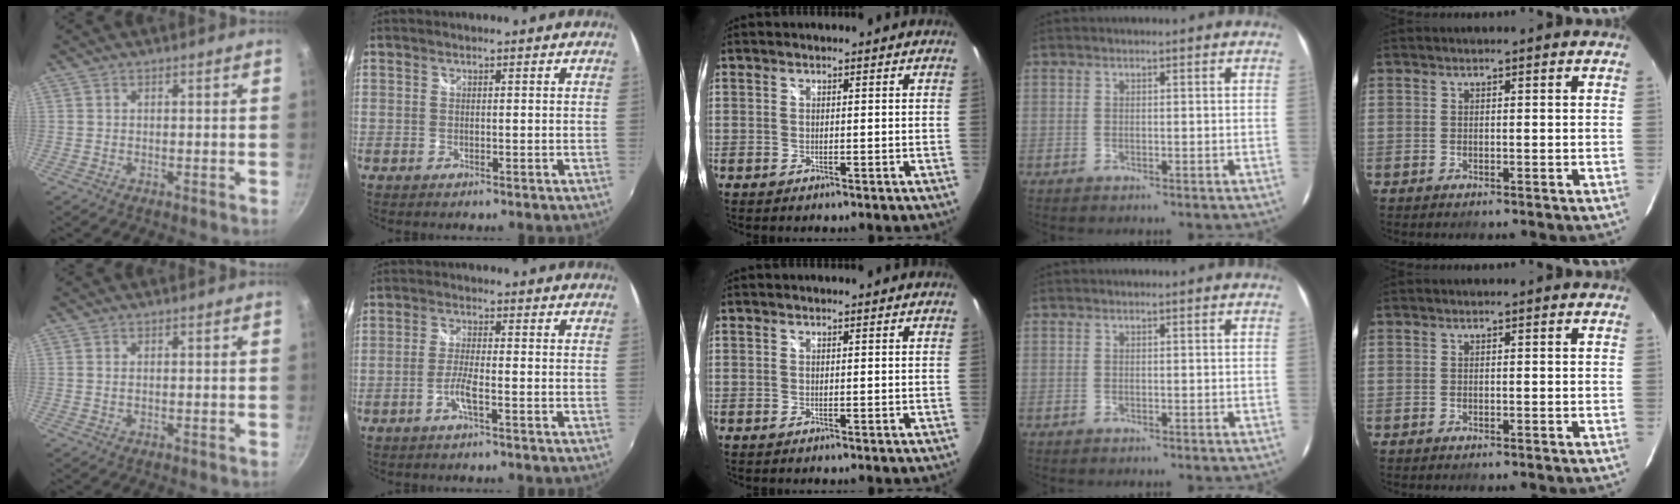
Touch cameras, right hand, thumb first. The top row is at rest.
{"thumb": {"total": 0.7, "force": [0.1, 0.3, 0.6], "torque": [-0.011, 0.000, 0.001]}, "index": {"total": 3.6, "force": [-1.7, 0.2, 3.2], "torque": [-0.071, -0.002, -0.036]}}